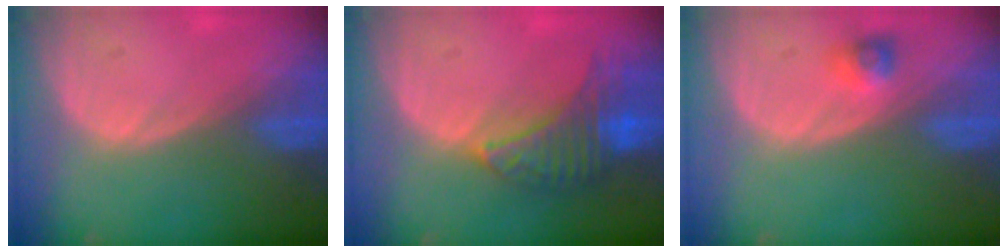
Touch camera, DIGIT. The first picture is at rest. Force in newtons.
{"total": 7.4, "press": 7.1, "slide": 2.1}
{"total": 2.3, "press": 2.2, "slide": 0.3}